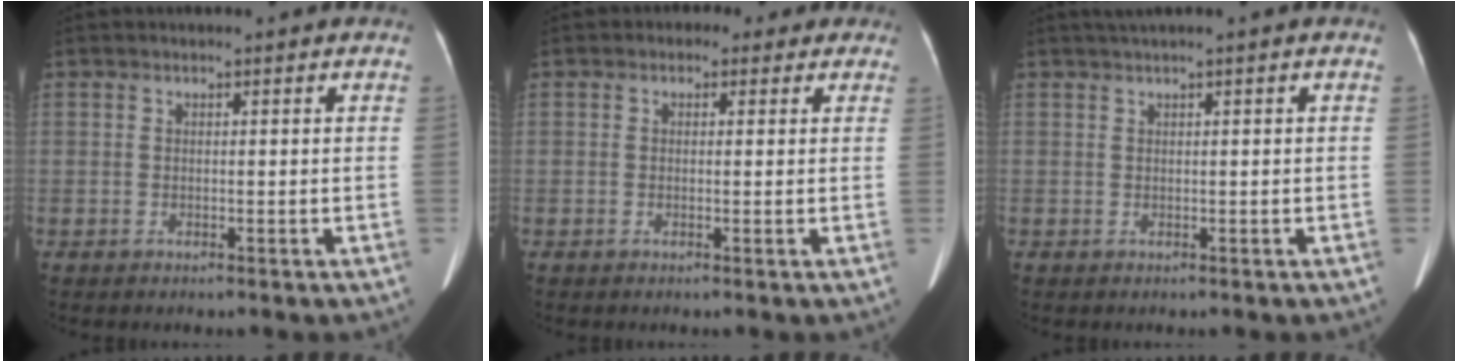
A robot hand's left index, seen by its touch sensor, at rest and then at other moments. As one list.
[{"total": 3.0, "force": [1.4, 2.3, 1.1], "torque": [-0.006, 0.019, 0.010]}, {"total": 0.8, "force": [0.4, 0.0, 0.7], "torque": [-0.013, 0.015, 0.013]}]